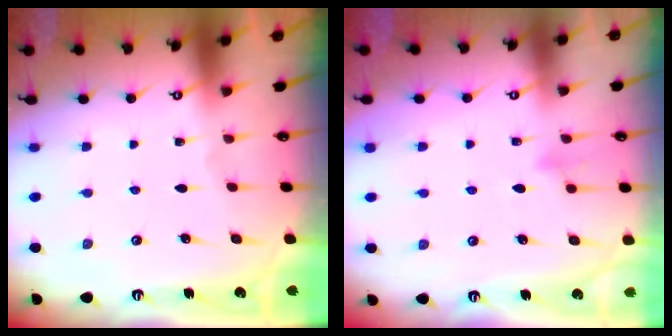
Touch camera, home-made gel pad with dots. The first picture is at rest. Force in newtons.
{"total": 7.7, "press": 7.7, "slide": 0.8}